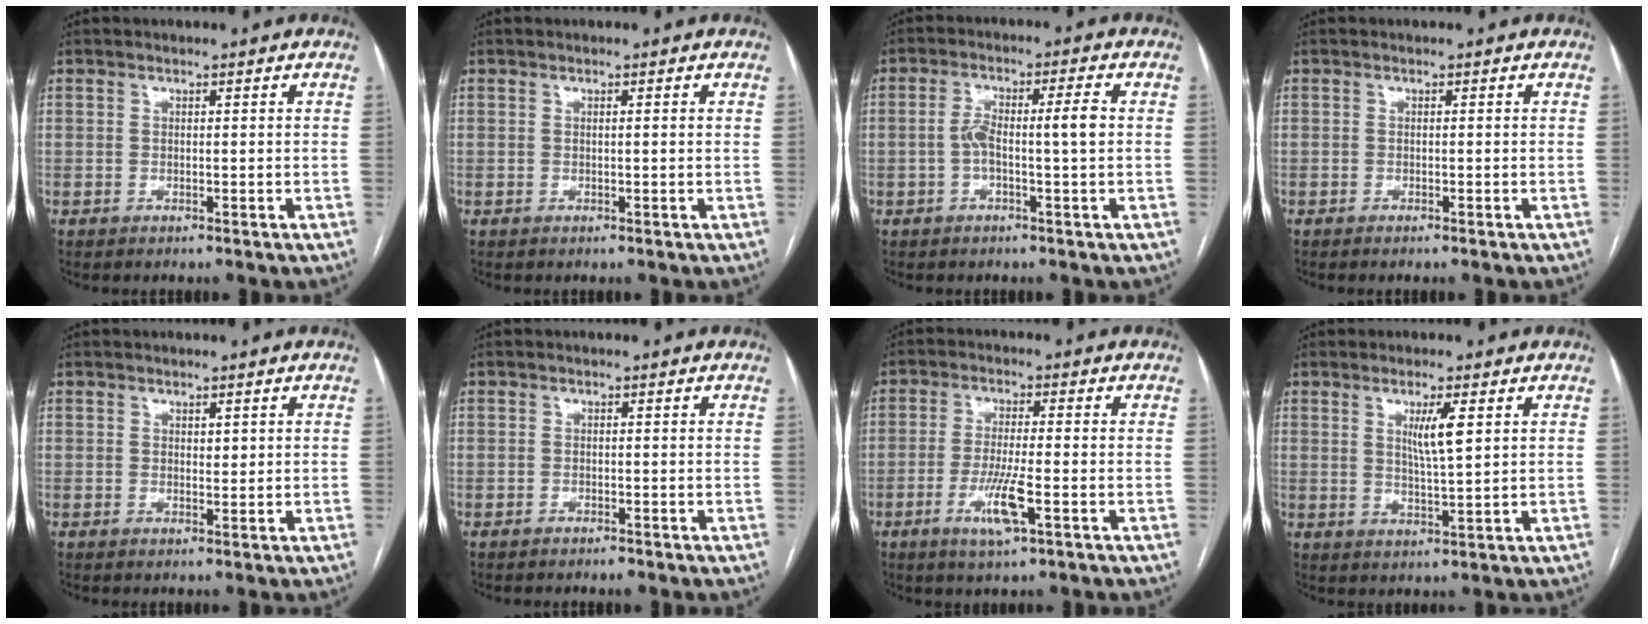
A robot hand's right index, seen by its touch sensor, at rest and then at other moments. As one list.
[{"total": 0.6, "force": [0.2, -0.1, 0.5], "torque": [-0.009, 0.001, 0.002]}, {"total": 5.8, "force": [-0.4, 0.5, 5.8], "torque": [-0.109, 0.021, -0.007]}, {"total": 0.7, "force": [-0.5, -0.1, 0.4], "torque": [-0.006, 0.000, -0.009]}, {"total": 1.0, "force": [0.4, 0.5, 0.7], "torque": [-0.009, -0.003, 0.008]}, {"total": 1.0, "force": [-0.9, 0.3, 0.5], "torque": [-0.009, 0.000, -0.010]}, {"total": 6.7, "force": [-2.7, 0.4, 6.1], "torque": [-0.120, -0.013, -0.048]}, {"total": 4.7, "force": [1.6, 0.0, 4.4], "torque": [-0.080, -0.007, 0.031]}]